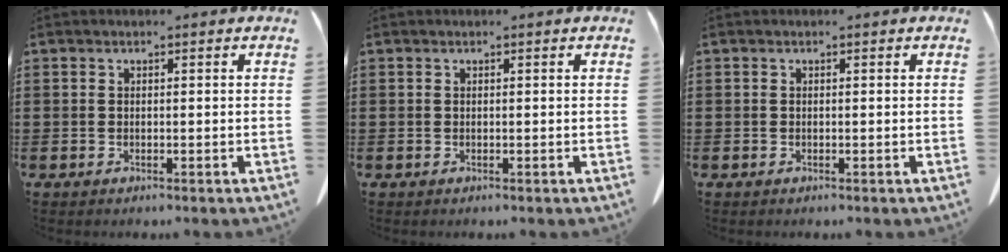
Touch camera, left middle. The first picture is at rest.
{"total": 0.0}
{"total": 0.0}